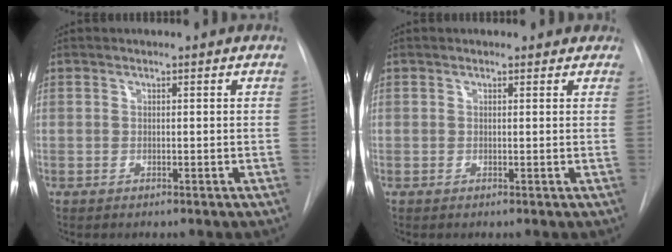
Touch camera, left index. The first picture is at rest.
{"total": 2.7, "force": [2.2, 1.5, 0.3], "torque": [0.008, 0.003, 0.011]}